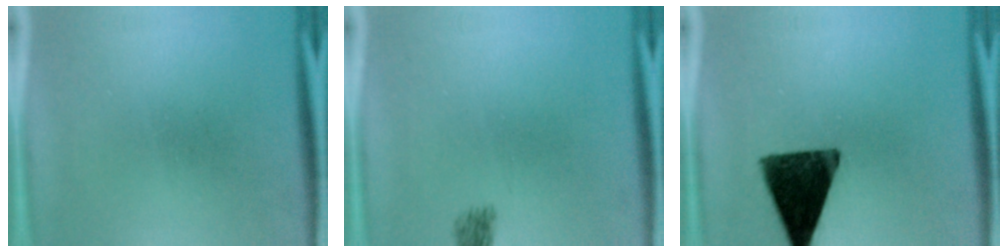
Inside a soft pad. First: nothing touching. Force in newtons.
{"total": 1.8}
{"total": 14.1}